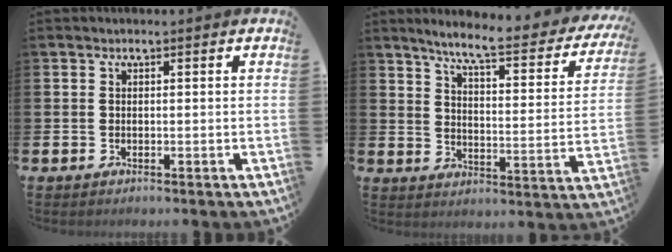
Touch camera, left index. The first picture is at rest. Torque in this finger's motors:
{"motor_torque": [0.39, -0.74, 0.70, 0.19]}